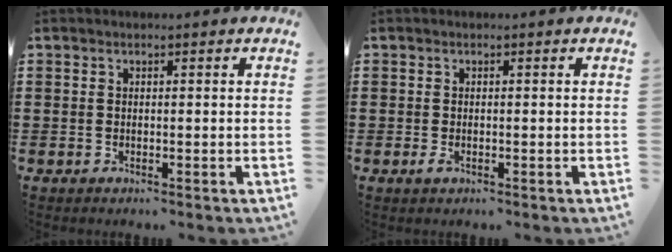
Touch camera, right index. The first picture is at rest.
{"total": 0.9, "force": [-0.3, 0.4, 0.7], "torque": [-0.022, -0.006, -0.008]}